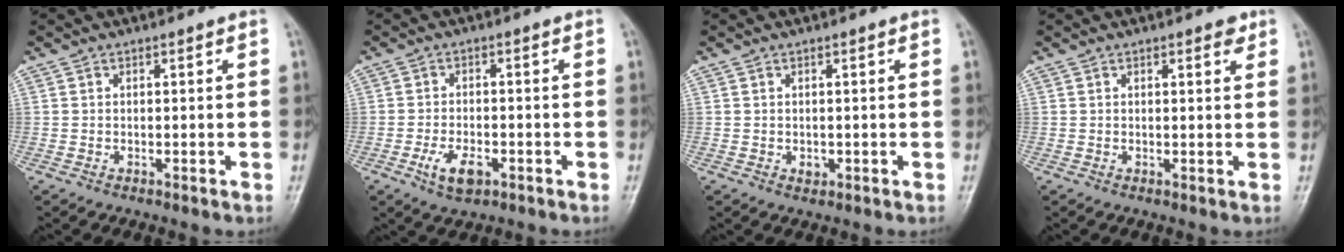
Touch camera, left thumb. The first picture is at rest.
{"total": 5.1, "force": [-2.2, 2.7, 3.8], "torque": [-0.069, 0.003, -0.036]}
{"total": 1.4, "force": [0.2, 1.0, 1.0], "torque": [-0.010, -0.002, 0.007]}
{"total": 2.0, "force": [1.2, 0.7, 1.4], "torque": [-0.014, -0.006, 0.015]}